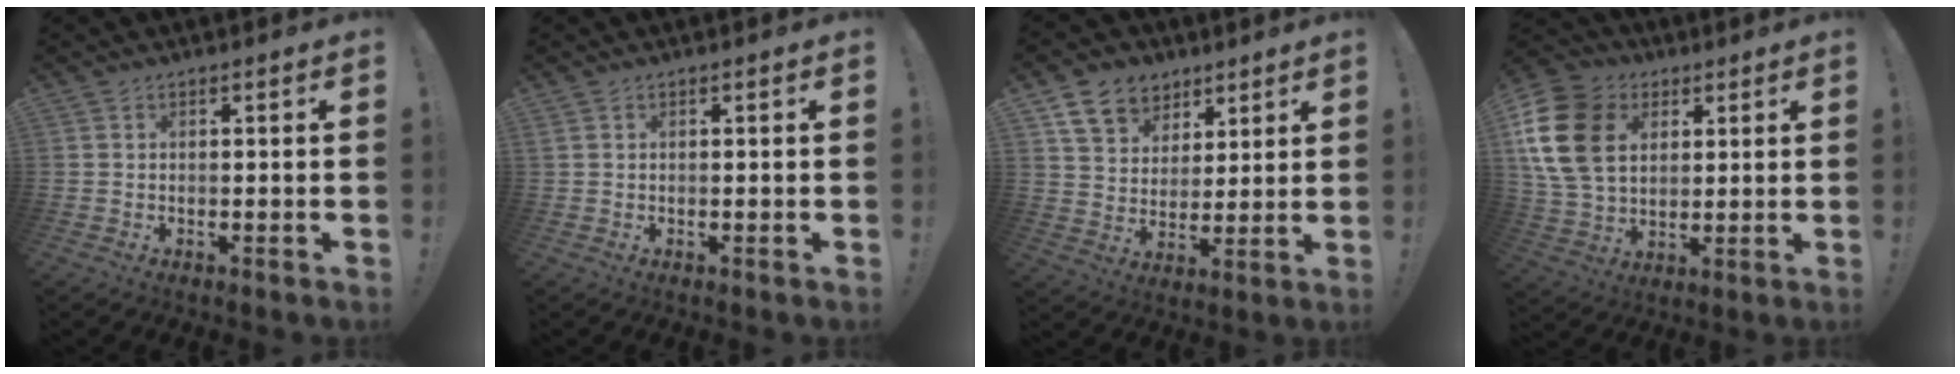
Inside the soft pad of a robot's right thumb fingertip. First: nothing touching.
{"total": 0.0}
{"total": 11.7, "force": [7.1, 8.4, 3.8], "torque": [-0.057, -0.042, 0.139]}
{"total": 18.8, "force": [5.4, 14.1, 11.2], "torque": [-0.213, -0.012, 0.100]}